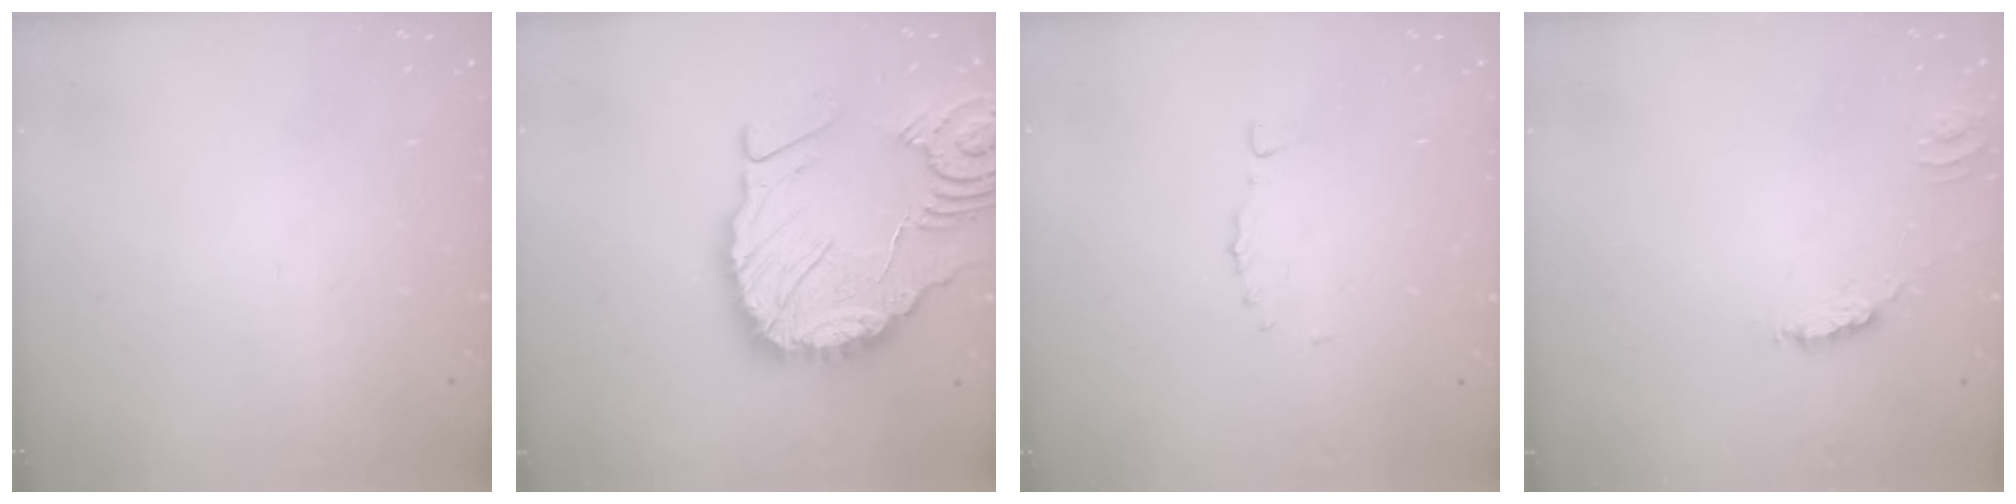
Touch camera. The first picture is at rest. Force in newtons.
{"total": 20.2, "press": 20.1, "slide": 2.5}
{"total": 1.7, "press": 1.5, "slide": 0.7}
{"total": 2.7, "press": 2.7, "slide": 0.2}